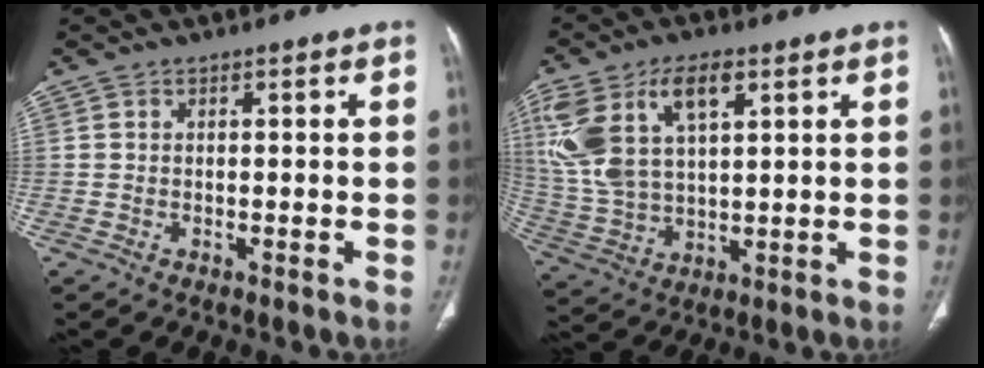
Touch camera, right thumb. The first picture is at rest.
{"total": 17.1, "force": [7.0, 8.9, 12.8], "torque": [-0.270, -0.004, 0.142]}